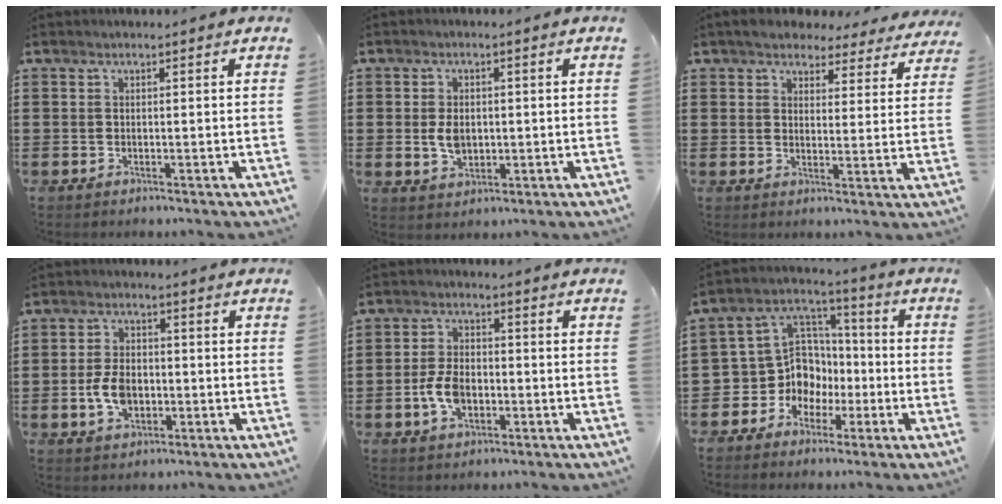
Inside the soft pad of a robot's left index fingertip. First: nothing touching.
{"total": 4.1, "force": [0.1, 2.7, 3.2], "torque": [-0.064, 0.002, -0.002]}
{"total": 4.9, "force": [4.6, 1.2, 0.9], "torque": [-0.040, -0.016, 0.083]}
{"total": 5.6, "force": [-1.2, 3.3, 4.4], "torque": [-0.105, -0.001, -0.026]}
{"total": 5.7, "force": [-1.5, 3.4, 4.4], "torque": [-0.104, 0.001, -0.032]}
{"total": 9.9, "force": [-2.2, 9.2, 3.0], "torque": [-0.102, 0.004, -0.037]}